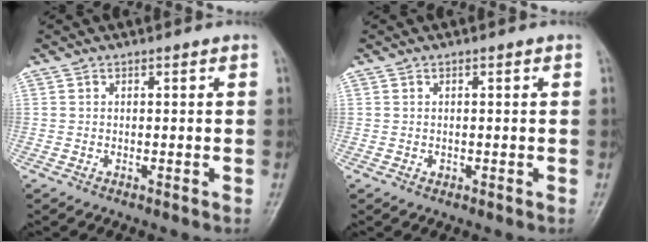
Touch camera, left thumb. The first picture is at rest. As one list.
[{"total": 0.5, "force": [0.0, 0.5, 0.3], "torque": [0.000, 0.001, -0.001]}]